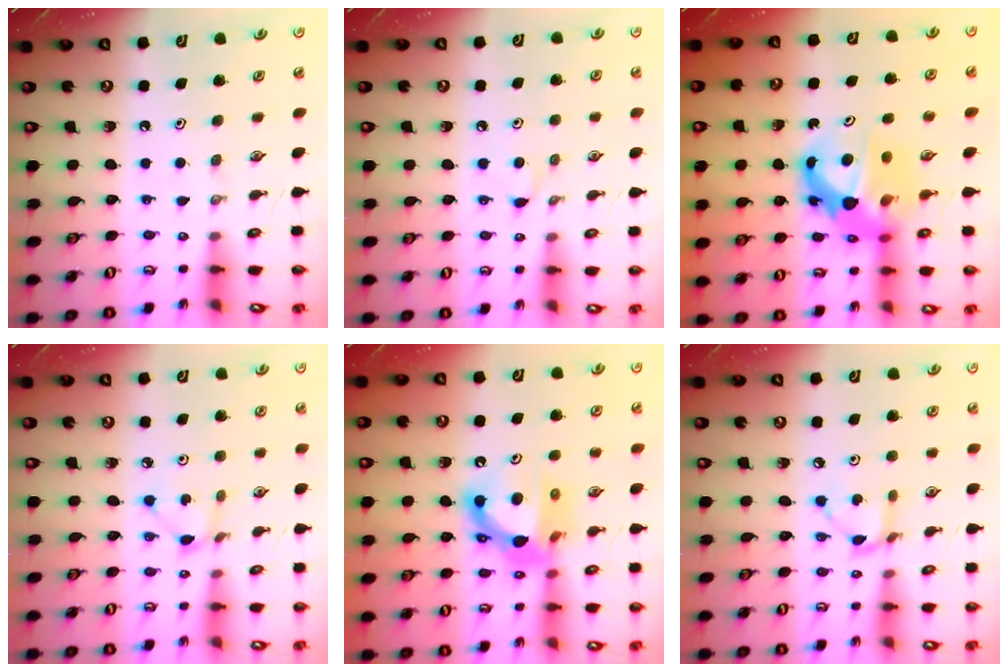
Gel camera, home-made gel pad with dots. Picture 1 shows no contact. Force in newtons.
{"total": 3.9, "press": 3.9, "slide": 0.6}
{"total": 8.0, "press": 8.0, "slide": 0.5}
{"total": 2.1, "press": 2.1, "slide": 0.3}
{"total": 12.3, "press": 12.2, "slide": 1.5}
{"total": 4.0, "press": 4.0, "slide": 0.2}